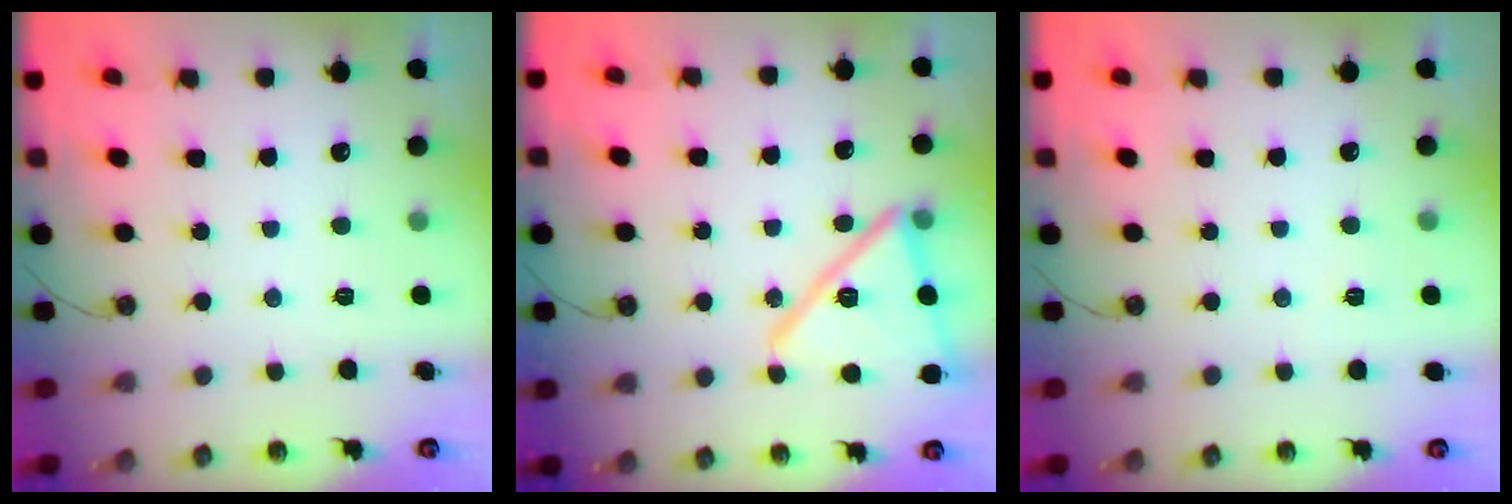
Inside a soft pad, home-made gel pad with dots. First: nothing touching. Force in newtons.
{"total": 17.0, "press": 17.0, "slide": 1.5}
{"total": 2.5, "press": 1.2, "slide": 2.2}